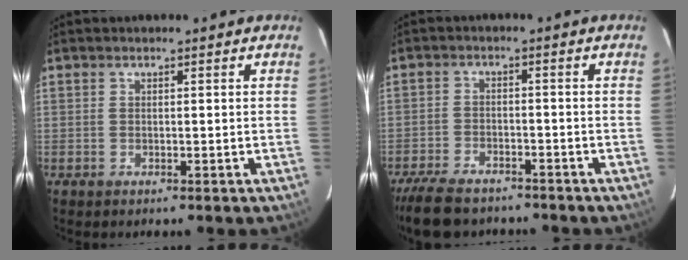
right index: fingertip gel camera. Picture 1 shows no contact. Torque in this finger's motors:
{"motor_torque": [0.74, -0.77, 0.27, 0.05]}